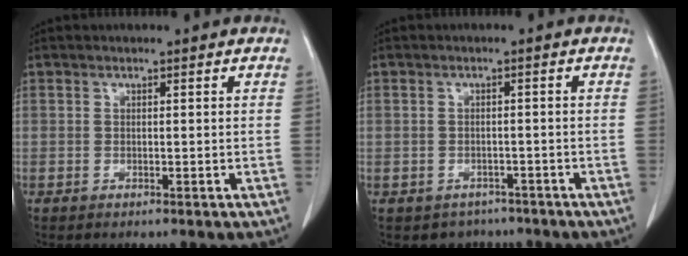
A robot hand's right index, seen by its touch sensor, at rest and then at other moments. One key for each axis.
{"total": 3.6, "fx": -2.6, "fy": 2.5, "fz": -0.2, "tx": 0.003, "ty": 0.013, "tz": -0.034}